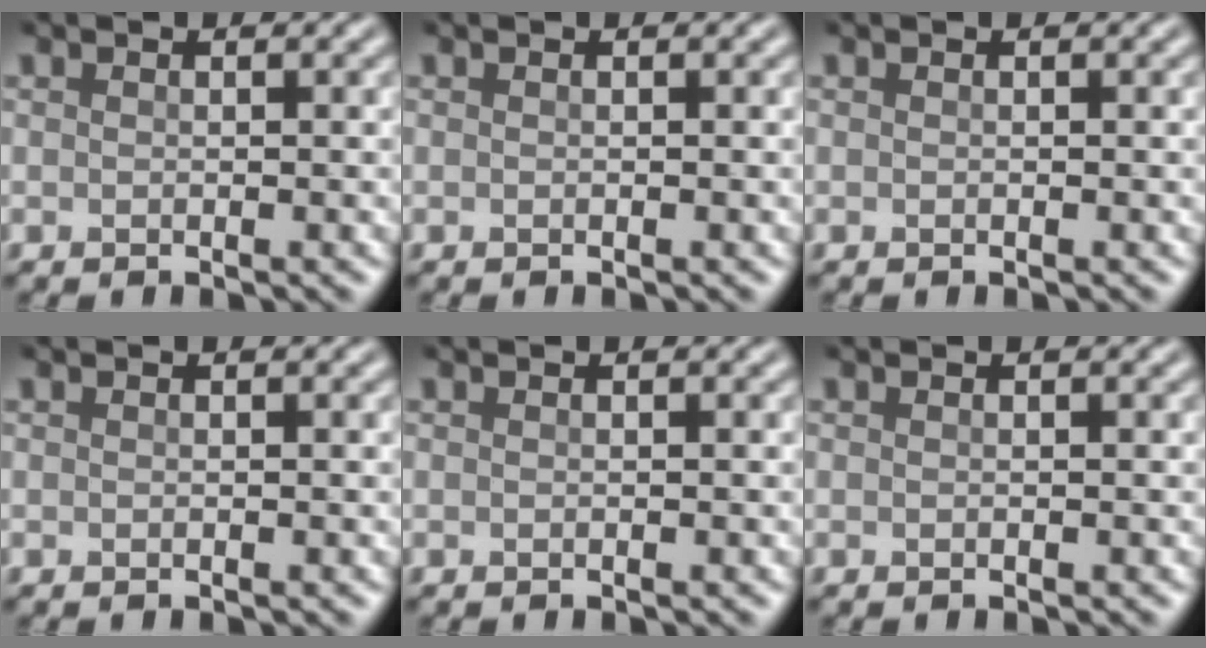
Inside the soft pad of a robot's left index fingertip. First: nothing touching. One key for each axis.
{"total": 0.0}
{"total": 0.0}
{"total": 0.0}
{"total": 0.0}
{"total": 0.0}